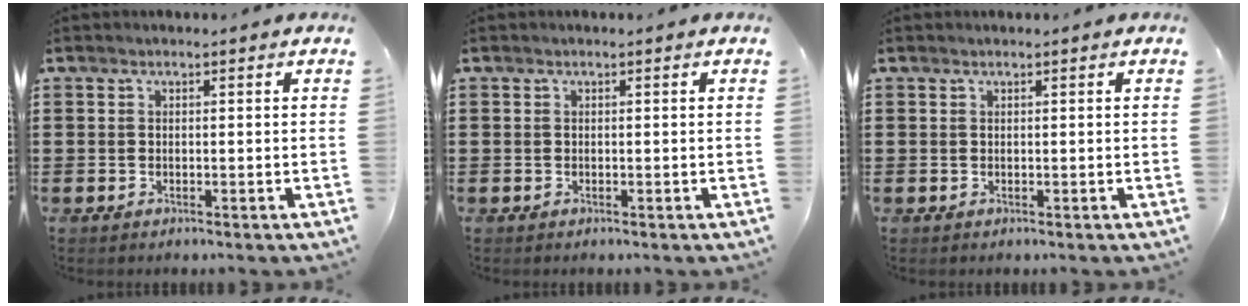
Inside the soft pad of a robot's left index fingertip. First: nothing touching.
{"total": 0.0}
{"total": 0.0}